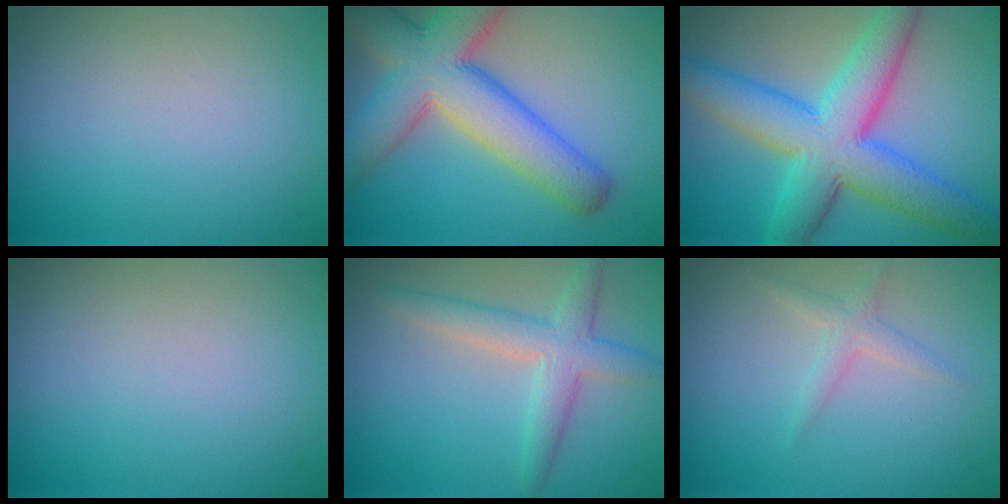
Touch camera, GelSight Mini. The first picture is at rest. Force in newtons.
{"total": 9.9, "press": 9.9, "slide": 0.4}
{"total": 9.5, "press": 9.5, "slide": 0.1}
{"total": 0.0}
{"total": 3.7, "press": 3.7, "slide": 0.2}
{"total": 1.5, "press": 1.5, "slide": 0.0}